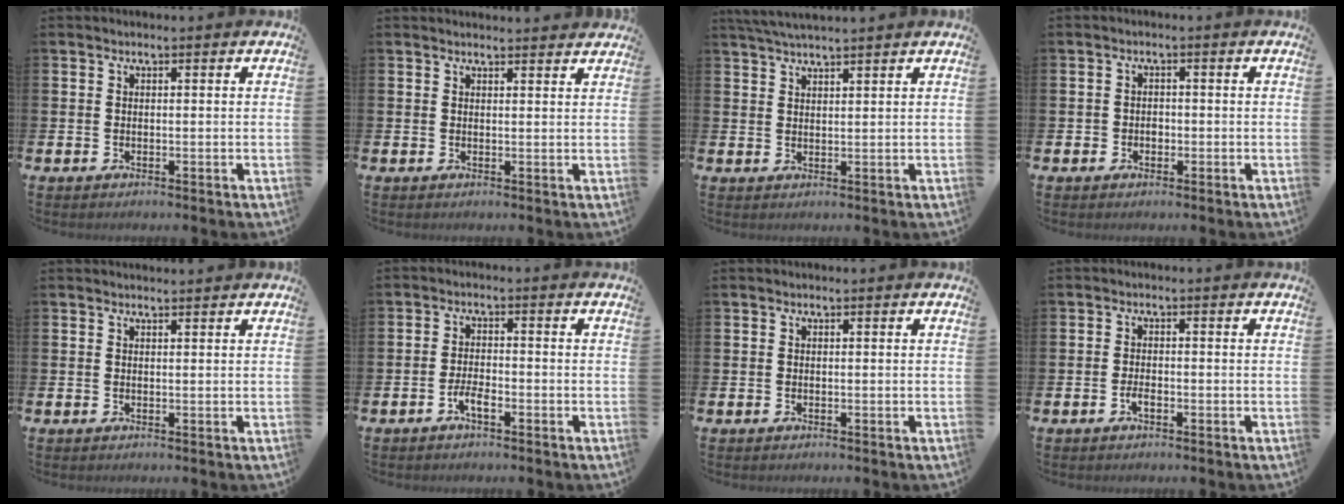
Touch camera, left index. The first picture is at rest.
{"total": 1.6, "force": [1.6, 0.1, 0.0], "torque": [0.013, -0.011, 0.026]}
{"total": 3.3, "force": [3.2, 0.0, 0.9], "torque": [-0.029, -0.006, 0.060]}
{"total": 1.4, "force": [-0.4, 1.2, 0.4], "torque": [0.002, -0.001, -0.014]}
{"total": 0.9, "force": [0.8, 0.0, 0.1], "torque": [0.011, -0.006, 0.013]}
{"total": 2.3, "force": [-1.3, 0.7, 1.8], "torque": [-0.036, 0.004, -0.023]}
{"total": 0.0}
{"total": 1.5, "force": [-0.7, 0.6, 1.1], "torque": [-0.025, 0.002, -0.013]}